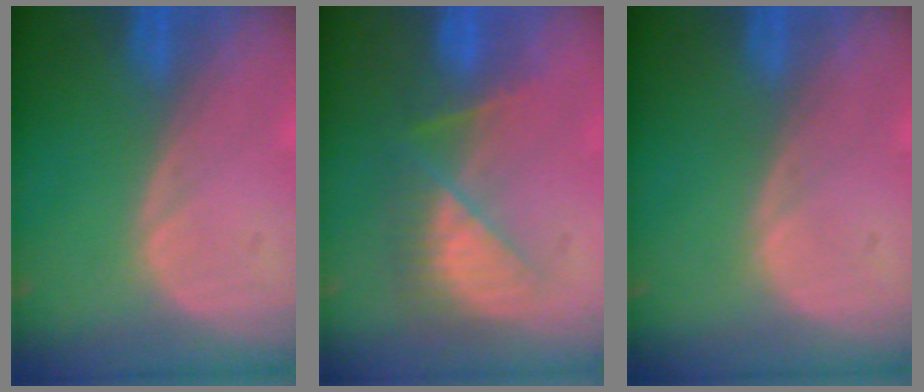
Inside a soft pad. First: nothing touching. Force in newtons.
{"total": 8.1, "press": 7.0, "slide": 4.1}
{"total": 0.0}